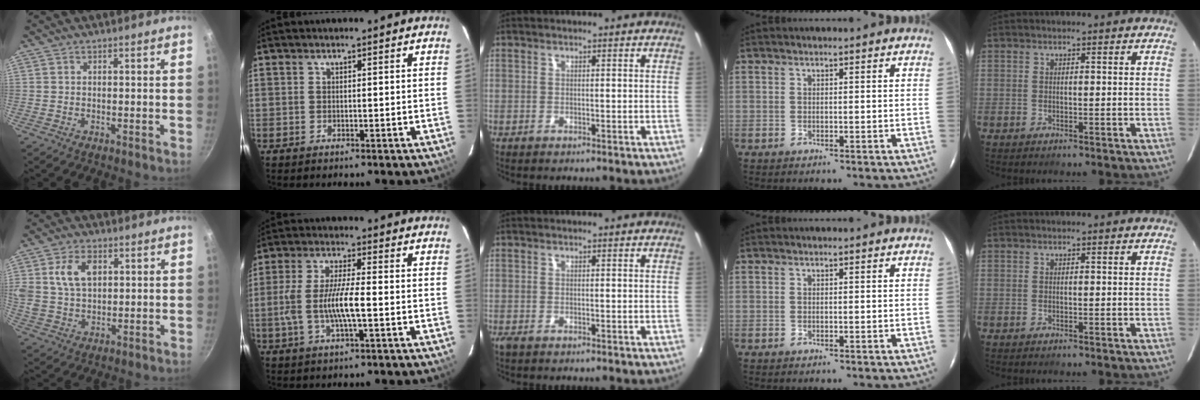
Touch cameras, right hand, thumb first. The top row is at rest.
{"thumb": {"total": 9.1, "force": [2.7, 6.0, 6.2], "torque": [-0.103, 0.000, 0.047]}, "index": {"total": 9.2, "force": [-1.9, 1.5, 8.8], "torque": [-0.177, -0.004, -0.036]}, "middle": {"total": 0.7, "force": [-0.4, 0.3, 0.5], "torque": [-0.011, -0.003, -0.009]}}